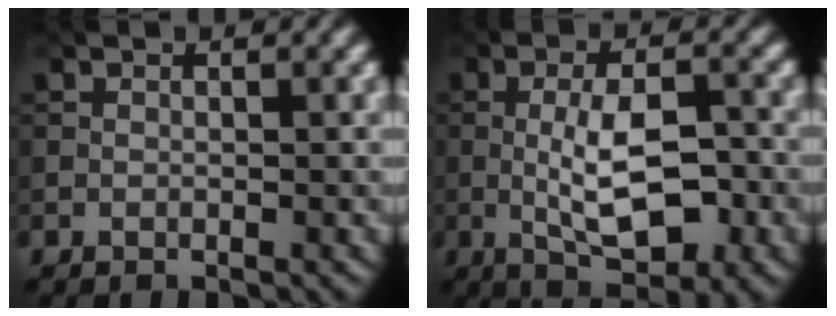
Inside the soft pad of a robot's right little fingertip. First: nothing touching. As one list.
[{"total": 6.9, "force": [-1.4, 2.6, 6.3], "torque": [-0.115, 0.000, -0.023]}]